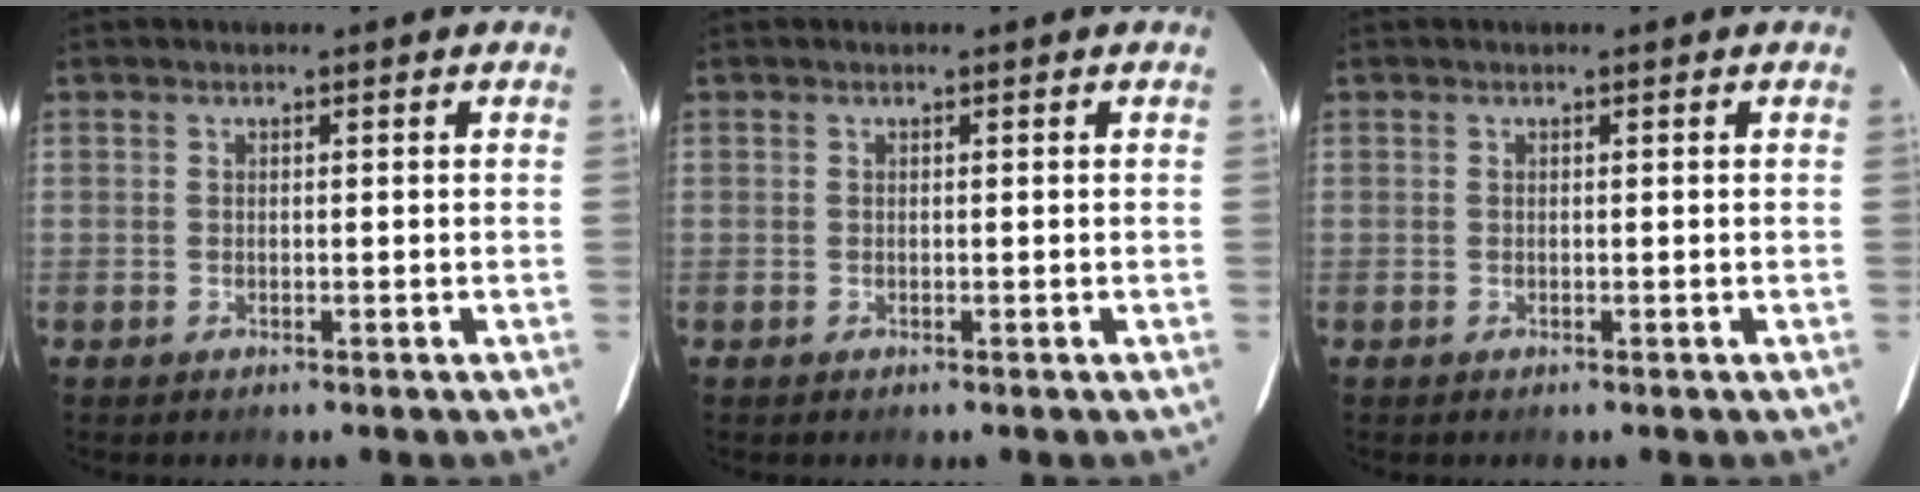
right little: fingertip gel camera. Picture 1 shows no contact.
{"total": 0.0}
{"total": 0.0}